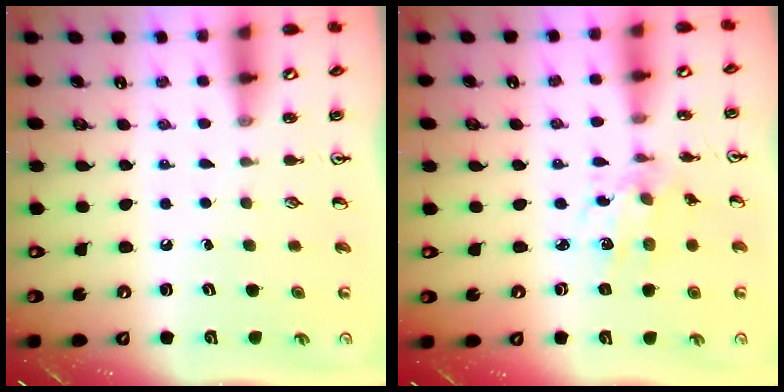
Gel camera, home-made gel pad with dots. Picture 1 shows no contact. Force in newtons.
{"total": 5.5, "press": 5.2, "slide": 1.7}